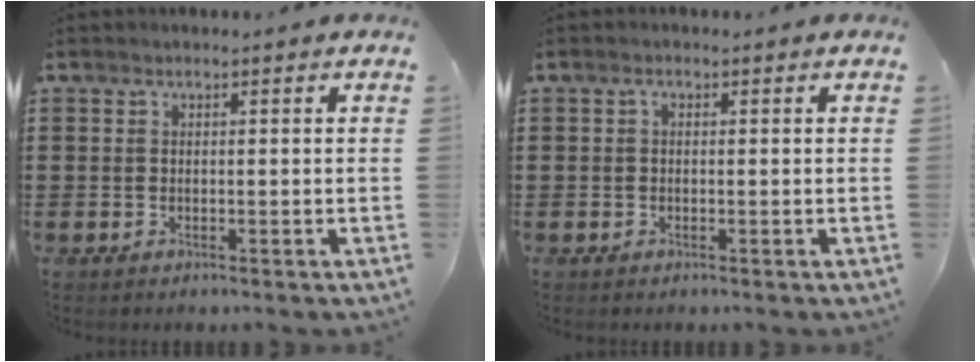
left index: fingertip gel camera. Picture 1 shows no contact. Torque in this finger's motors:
{"motor_torque": [0.96, 1.18, 0.00, 0.02]}